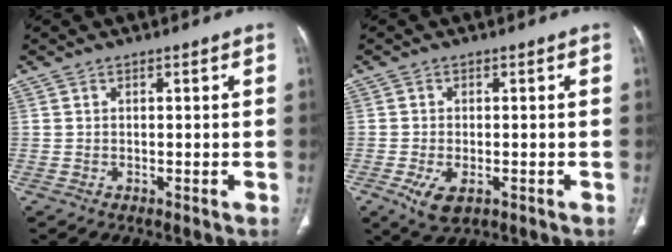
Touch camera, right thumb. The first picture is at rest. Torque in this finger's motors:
{"motor_torque": [-0.12, 0.12, 0.15, 0.19, 0.13]}